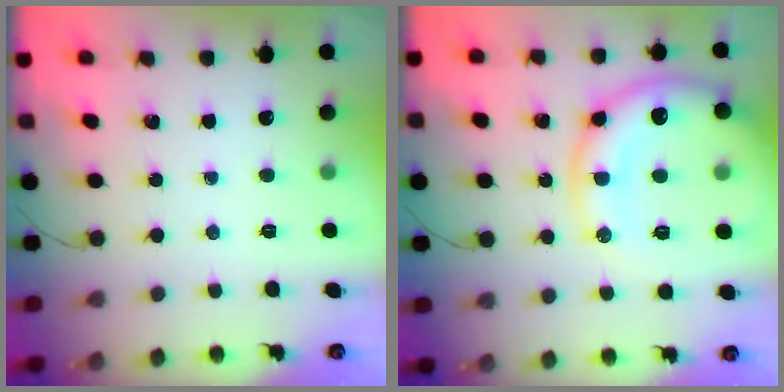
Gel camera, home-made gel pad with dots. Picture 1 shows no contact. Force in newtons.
{"total": 17.0, "press": 16.9, "slide": 2.4}